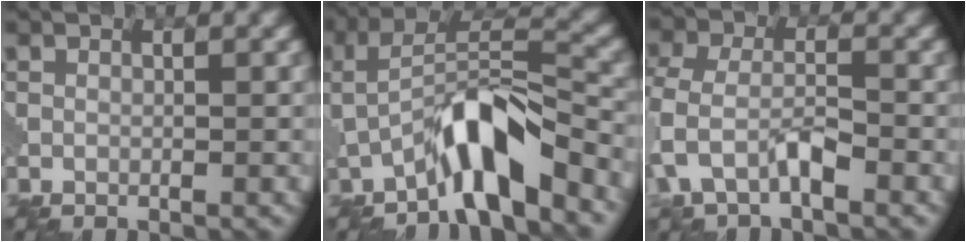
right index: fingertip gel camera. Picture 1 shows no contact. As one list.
[{"total": 6.5, "force": [-3.7, 1.7, 5.1], "torque": [-0.094, 0.014, -0.067]}, {"total": 4.2, "force": [-1.8, 2.2, 3.2], "torque": [-0.078, 0.004, -0.039]}]